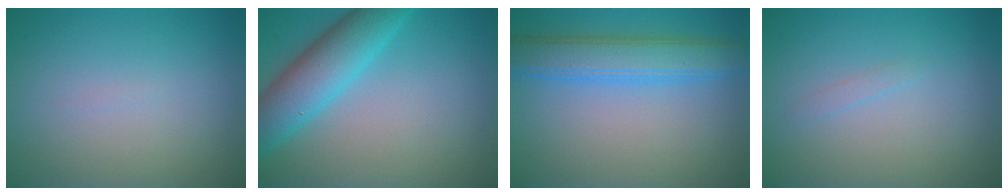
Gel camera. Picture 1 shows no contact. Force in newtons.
{"total": 6.3, "press": 6.3, "slide": 0.3}
{"total": 5.2, "press": 5.2, "slide": 0.1}
{"total": 0.6, "press": 0.6, "slide": 0.0}